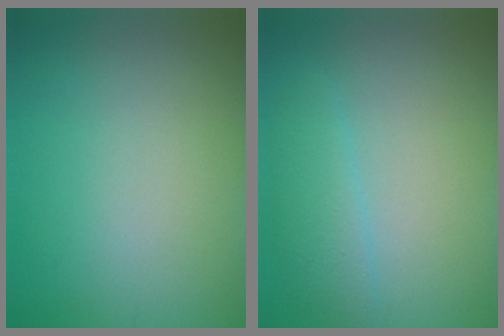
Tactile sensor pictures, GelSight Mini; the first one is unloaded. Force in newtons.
{"total": 2.2, "press": 2.2, "slide": 0.1}